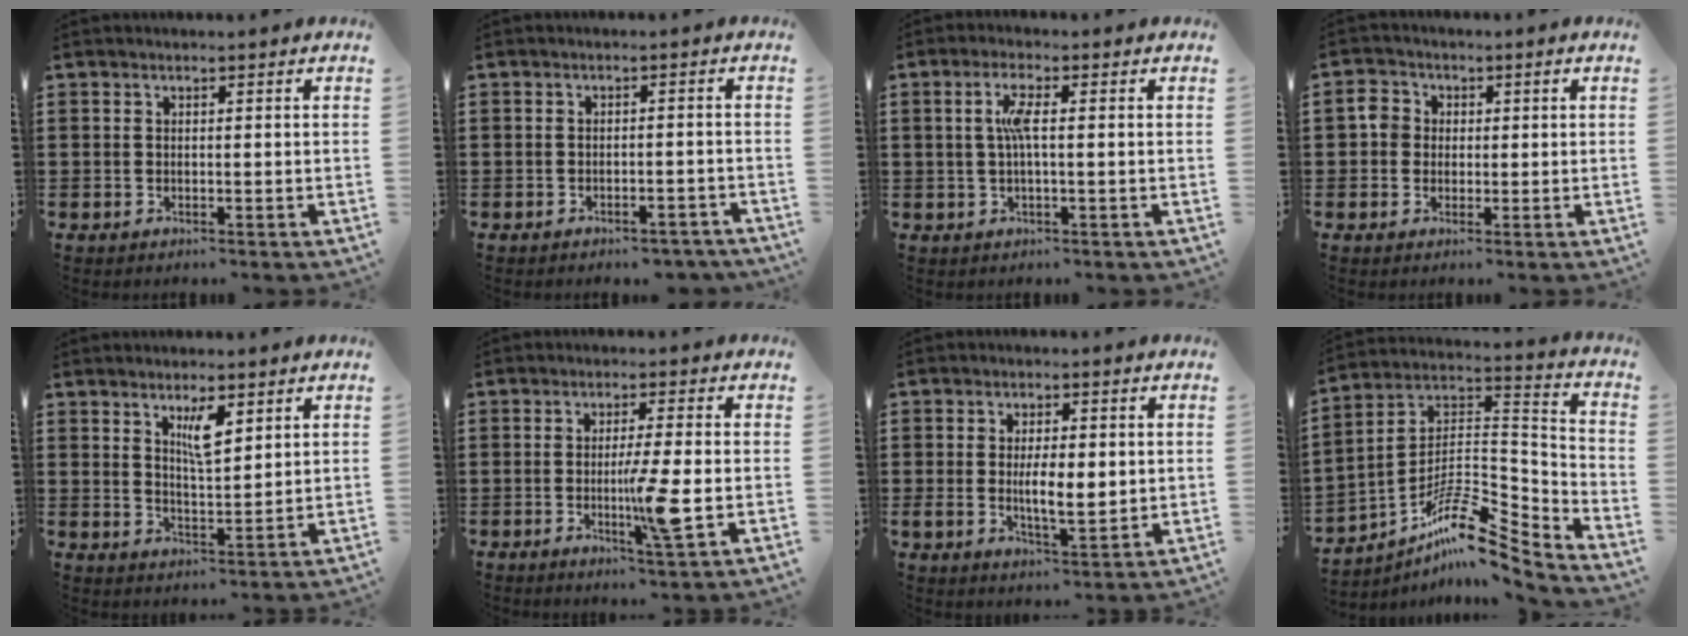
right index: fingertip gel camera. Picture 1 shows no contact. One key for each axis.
{"total": 2.5, "fx": -2.5, "fy": 0.2, "fz": 0.4, "tx": -0.011, "ty": -0.001, "tz": -0.051}
{"total": 4.0, "fx": 0.3, "fy": 0.7, "fz": 3.9, "tx": -0.082, "ty": -0.001, "tz": -0.001}
{"total": 3.0, "fx": -0.1, "fy": 2.8, "fz": 1.2, "tx": -0.033, "ty": 0.010, "tz": -0.005}
{"total": 4.8, "fx": 2.6, "fy": 1.5, "fz": 3.8, "tx": -0.067, "ty": -0.001, "tz": 0.040}
{"total": 7.6, "fx": -1.5, "fy": 0.3, "fz": 7.4, "tx": -0.137, "ty": -0.017, "tz": -0.031}
{"total": 5.7, "fx": 0.1, "fy": 2.6, "fz": 5.1, "tx": -0.089, "ty": 0.004, "tz": 0.000}
{"total": 9.8, "fx": -7.0, "fy": 3.0, "fz": 6.2, "tx": -0.122, "ty": -0.003, "tz": -0.138}